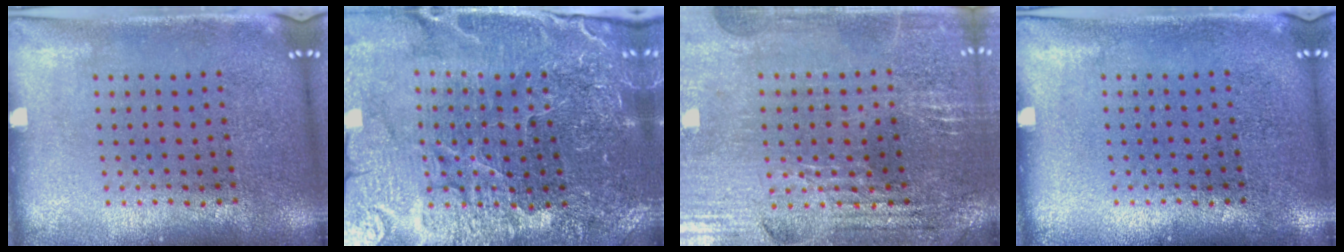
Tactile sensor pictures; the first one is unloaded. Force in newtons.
{"total": 4.3, "press": 4.2, "slide": 1.0}
{"total": 2.8, "press": 2.7, "slide": 0.5}
{"total": 0.0}